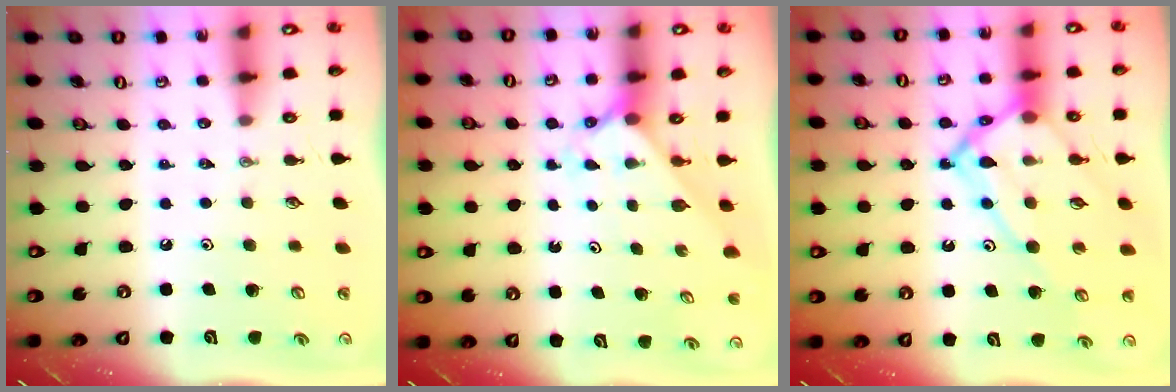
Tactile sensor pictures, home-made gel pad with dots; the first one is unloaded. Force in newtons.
{"total": 2.1, "press": 2.1, "slide": 0.2}
{"total": 14.9, "press": 14.8, "slide": 1.3}